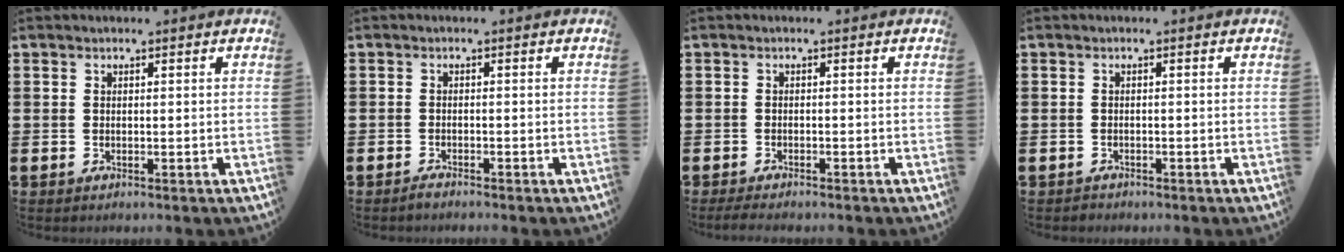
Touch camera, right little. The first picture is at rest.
{"total": 0.9, "force": [-0.8, 0.0, 0.3], "torque": [-0.007, -0.003, -0.016]}
{"total": 1.2, "force": [-1.0, 0.1, 0.6], "torque": [-0.011, -0.002, -0.020]}
{"total": 0.5, "force": [-0.5, 0.2, 0.0], "torque": [0.000, 0.001, -0.011]}